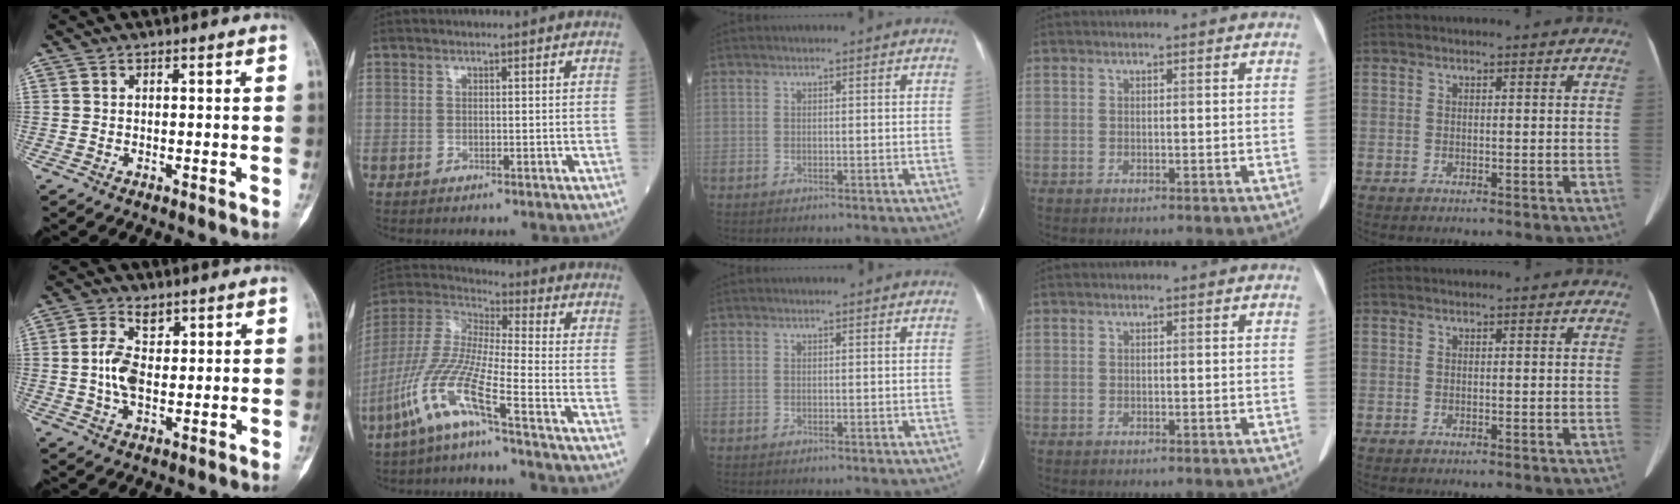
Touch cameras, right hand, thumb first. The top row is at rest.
{"thumb": {"total": 6.2, "force": [1.2, 3.8, 4.7], "torque": [-0.090, 0.002, 0.021]}, "index": {"total": 12.7, "force": [-7.2, -0.1, 10.4], "torque": [-0.243, -0.023, -0.152]}}